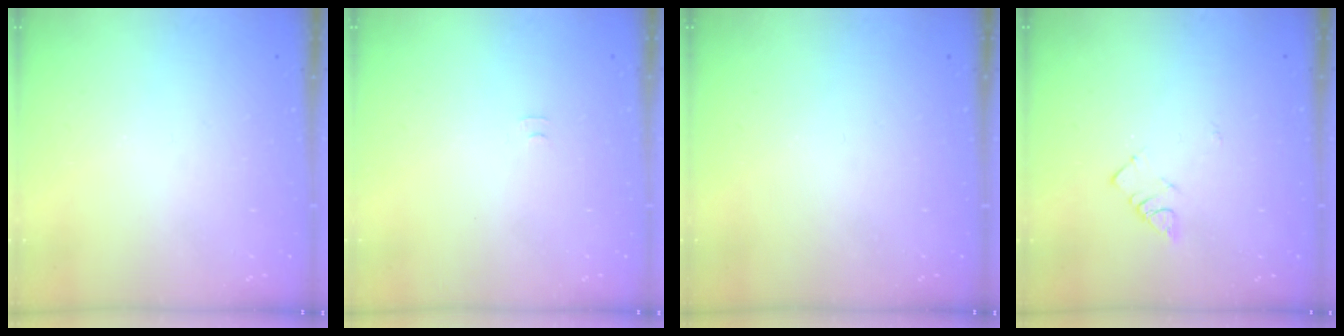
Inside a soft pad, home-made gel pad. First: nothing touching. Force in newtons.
{"total": 3.7, "press": 3.7, "slide": 0.4}
{"total": 0.0}
{"total": 2.8, "press": 2.7, "slide": 0.4}